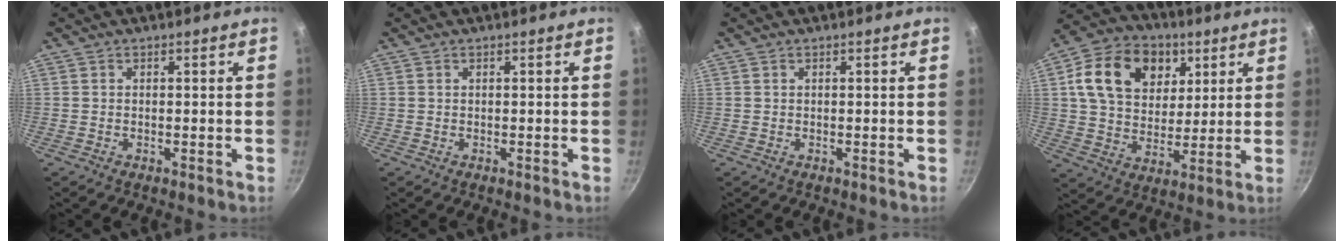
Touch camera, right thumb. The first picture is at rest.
{"total": 0.0}
{"total": 0.0}
{"total": 18.0, "force": [6.3, 13.3, 10.2], "torque": [-0.154, -0.005, 0.100]}